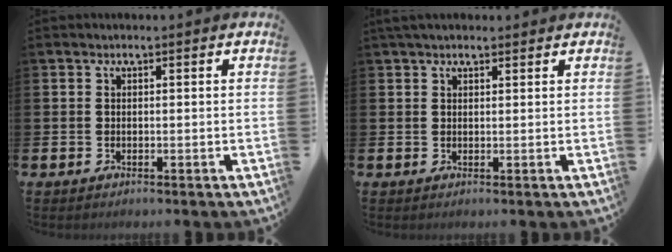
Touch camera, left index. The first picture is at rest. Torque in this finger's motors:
{"motor_torque": [1.05, -1.09, 0.63, 0.14]}